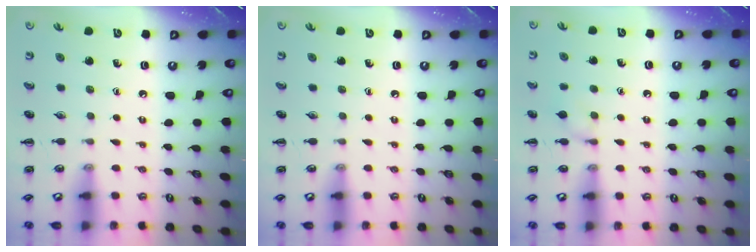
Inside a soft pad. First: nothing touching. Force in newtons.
{"total": 0.0}
{"total": 6.9, "press": 6.5, "slide": 2.2}